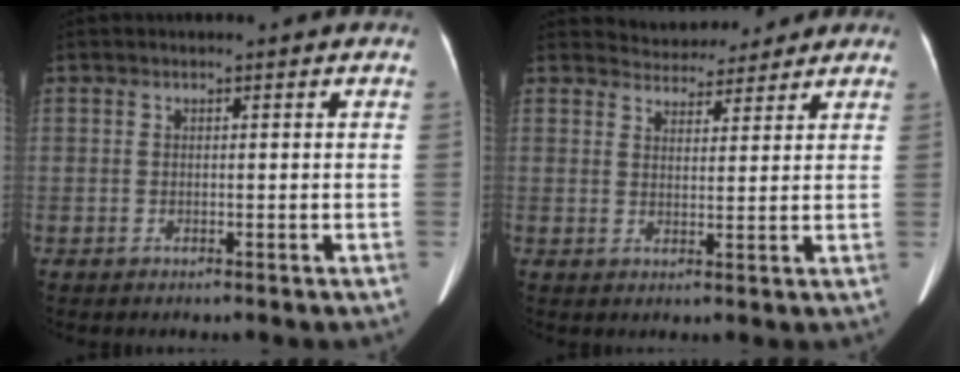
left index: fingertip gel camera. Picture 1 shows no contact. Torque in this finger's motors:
{"motor_torque": [0.45, -0.51, -0.01, -0.01]}